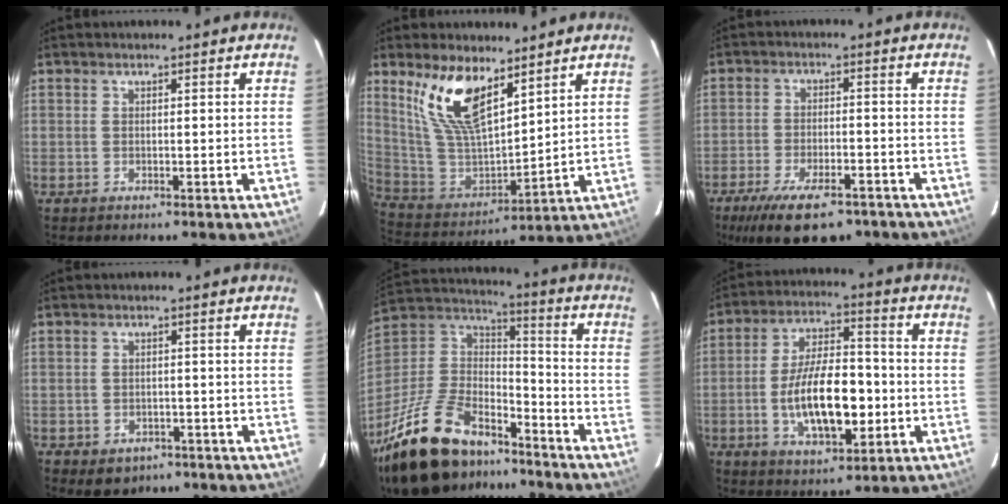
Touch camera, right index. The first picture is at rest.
{"total": 15.6, "force": [9.6, 6.4, 10.4], "torque": [-0.204, 0.003, 0.205]}
{"total": 14.3, "force": [-10.0, 5.4, 8.7], "torque": [-0.183, -0.027, -0.157]}
{"total": 5.4, "force": [-3.3, 3.9, 1.8], "torque": [-0.040, 0.003, -0.034]}
{"total": 29.7, "force": [-21.1, 13.9, 15.6], "torque": [-0.328, 0.002, -0.334]}
{"total": 15.6, "force": [-3.4, 6.8, 13.6], "torque": [-0.254, 0.006, -0.049]}